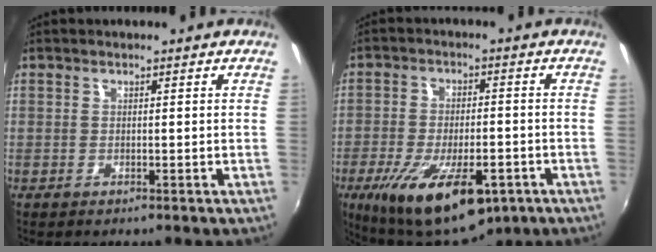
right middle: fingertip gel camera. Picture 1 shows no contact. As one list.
[{"total": 18.3, "force": [-9.9, 6.9, 13.8], "torque": [-0.264, -0.052, -0.146]}]